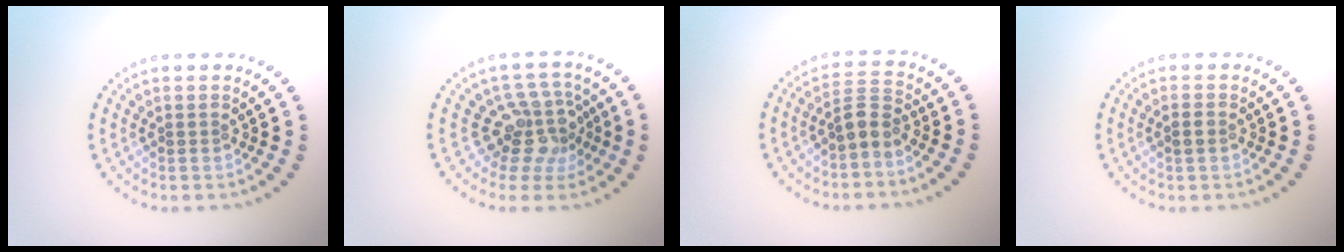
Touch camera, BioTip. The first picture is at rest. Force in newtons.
{"total": 4.0, "press": 3.0, "slide": 2.6}
{"total": 2.3, "press": 1.9, "slide": 1.3}
{"total": 1.0, "press": 0.9, "slide": 0.1}